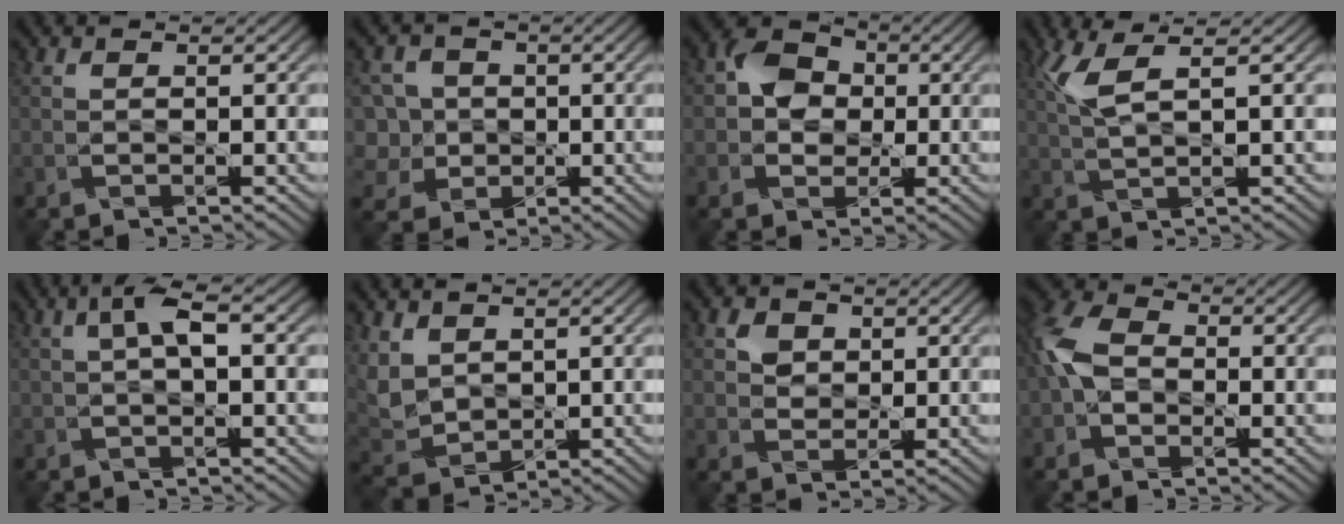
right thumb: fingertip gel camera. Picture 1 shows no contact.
{"total": 8.7, "force": [-0.9, 7.8, 3.7], "torque": [-0.140, 0.024, -0.046]}
{"total": 5.3, "force": [0.3, 4.3, 3.1], "torque": [-0.064, 0.015, -0.007]}
{"total": 4.1, "force": [2.0, -0.1, 3.6], "torque": [-0.101, 0.011, 0.049]}
{"total": 3.9, "force": [0.6, 1.2, 3.7], "torque": [-0.077, 0.016, 0.008]}
{"total": 5.8, "force": [2.3, 4.0, 3.4], "torque": [-0.125, 0.001, 0.054]}
{"total": 3.5, "force": [1.8, 2.6, 1.6], "torque": [-0.056, -0.003, 0.033]}
{"total": 6.7, "force": [-1.2, 4.6, 4.7], "torque": [-0.138, 0.009, -0.038]}